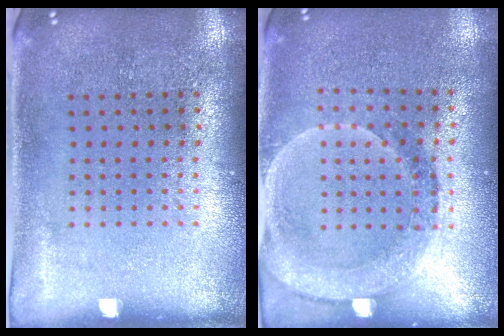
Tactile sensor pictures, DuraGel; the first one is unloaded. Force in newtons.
{"total": 1.8, "press": 1.6, "slide": 0.8}